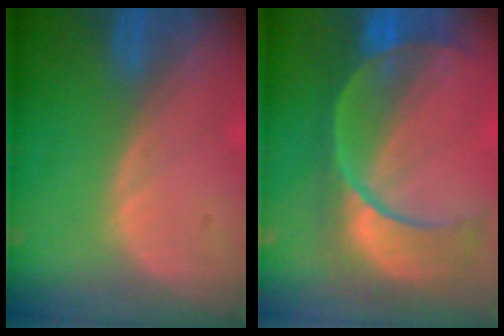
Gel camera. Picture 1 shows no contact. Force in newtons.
{"total": 11.2, "press": 9.4, "slide": 6.1}